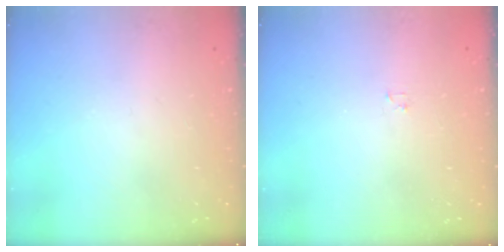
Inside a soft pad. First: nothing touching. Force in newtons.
{"total": 1.2, "press": 1.2, "slide": 0.2}